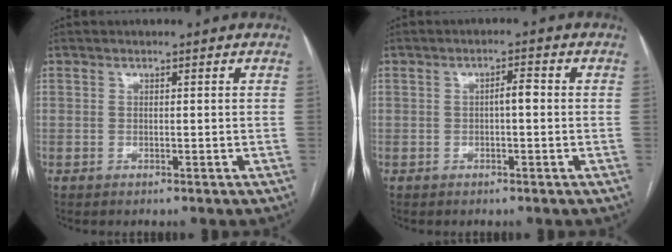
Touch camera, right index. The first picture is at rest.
{"total": 2.2, "force": [-0.2, 0.5, 2.1], "torque": [-0.033, 0.006, -0.003]}